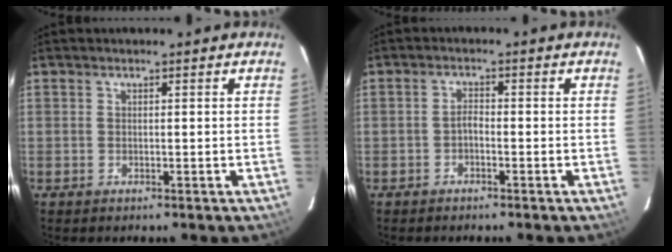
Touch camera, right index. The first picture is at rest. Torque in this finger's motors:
{"motor_torque": [0.38, -0.24, 0.17, 0.04]}